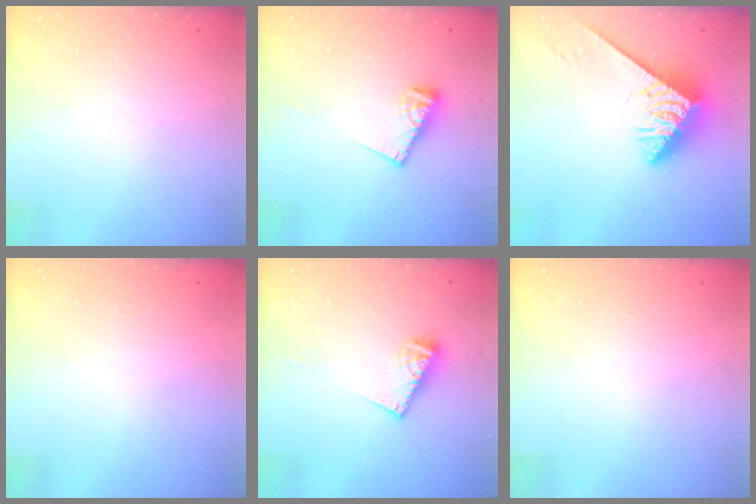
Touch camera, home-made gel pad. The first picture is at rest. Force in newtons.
{"total": 8.3, "press": 8.2, "slide": 1.2}
{"total": 4.0, "press": 4.0, "slide": 0.5}
{"total": 0.0}
{"total": 8.3, "press": 8.2, "slide": 1.2}
{"total": 0.0}